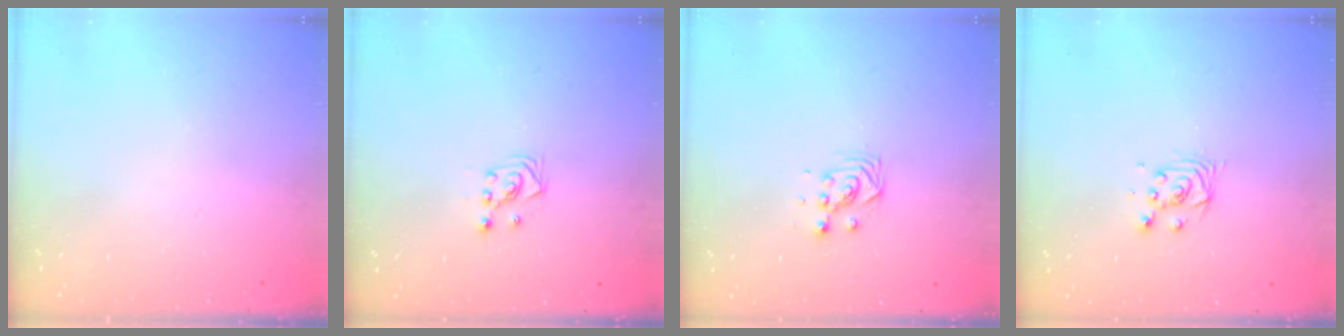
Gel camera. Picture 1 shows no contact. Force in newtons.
{"total": 2.9, "press": 2.9, "slide": 0.3}
{"total": 3.2, "press": 3.2, "slide": 0.5}
{"total": 3.8, "press": 3.7, "slide": 0.5}